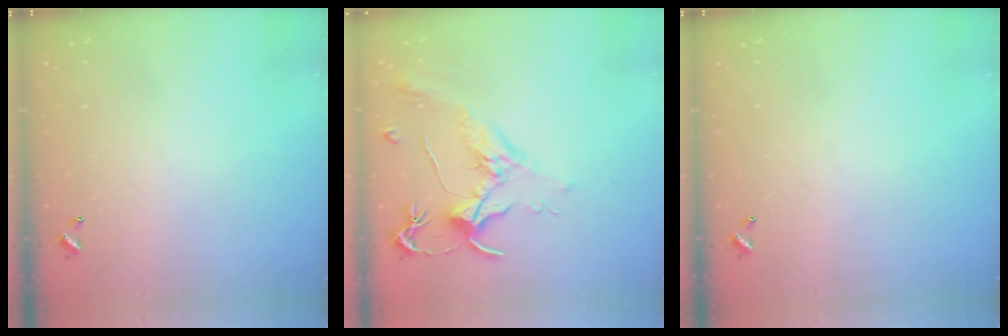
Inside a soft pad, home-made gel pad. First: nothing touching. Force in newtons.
{"total": 1.8, "press": 1.7, "slide": 0.6}
{"total": 0.0}